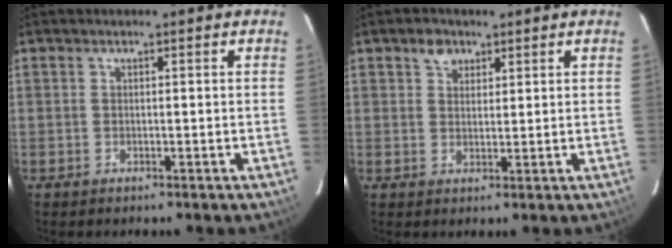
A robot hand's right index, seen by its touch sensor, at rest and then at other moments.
{"total": 3.3, "force": [2.0, 2.4, 1.1], "torque": [-0.012, 0.010, 0.034]}